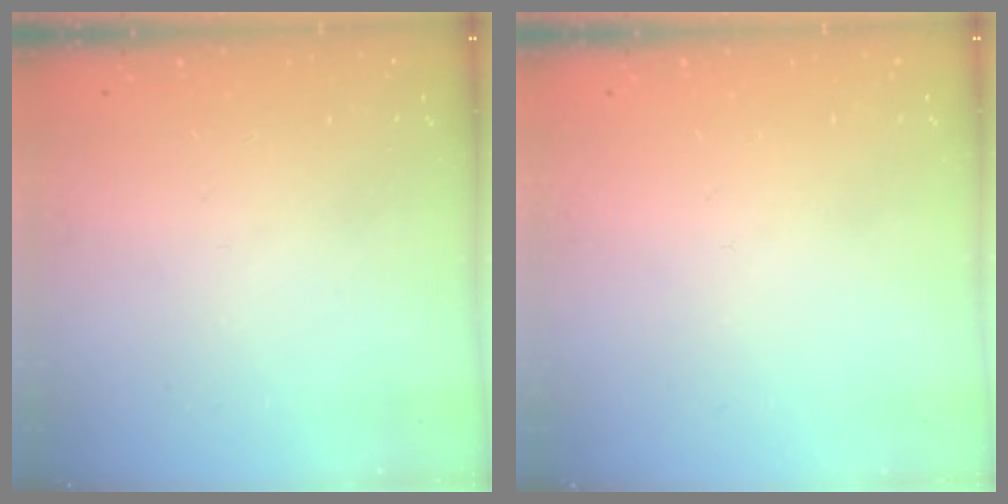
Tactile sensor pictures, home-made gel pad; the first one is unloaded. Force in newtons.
{"total": 0.0}